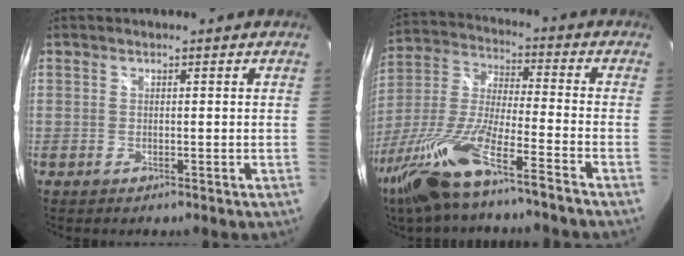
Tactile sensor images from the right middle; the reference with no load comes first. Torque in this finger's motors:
{"motor_torque": [1.36, -0.78, 0.93, 0.21]}